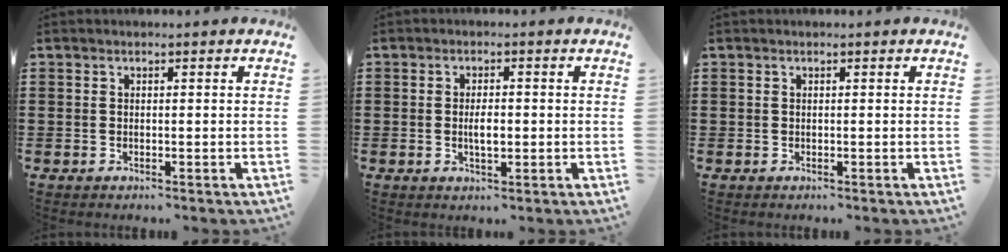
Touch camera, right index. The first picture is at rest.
{"total": 2.5, "force": [-0.2, 0.9, 2.3], "torque": [-0.044, 0.000, -0.004]}
{"total": 0.0}